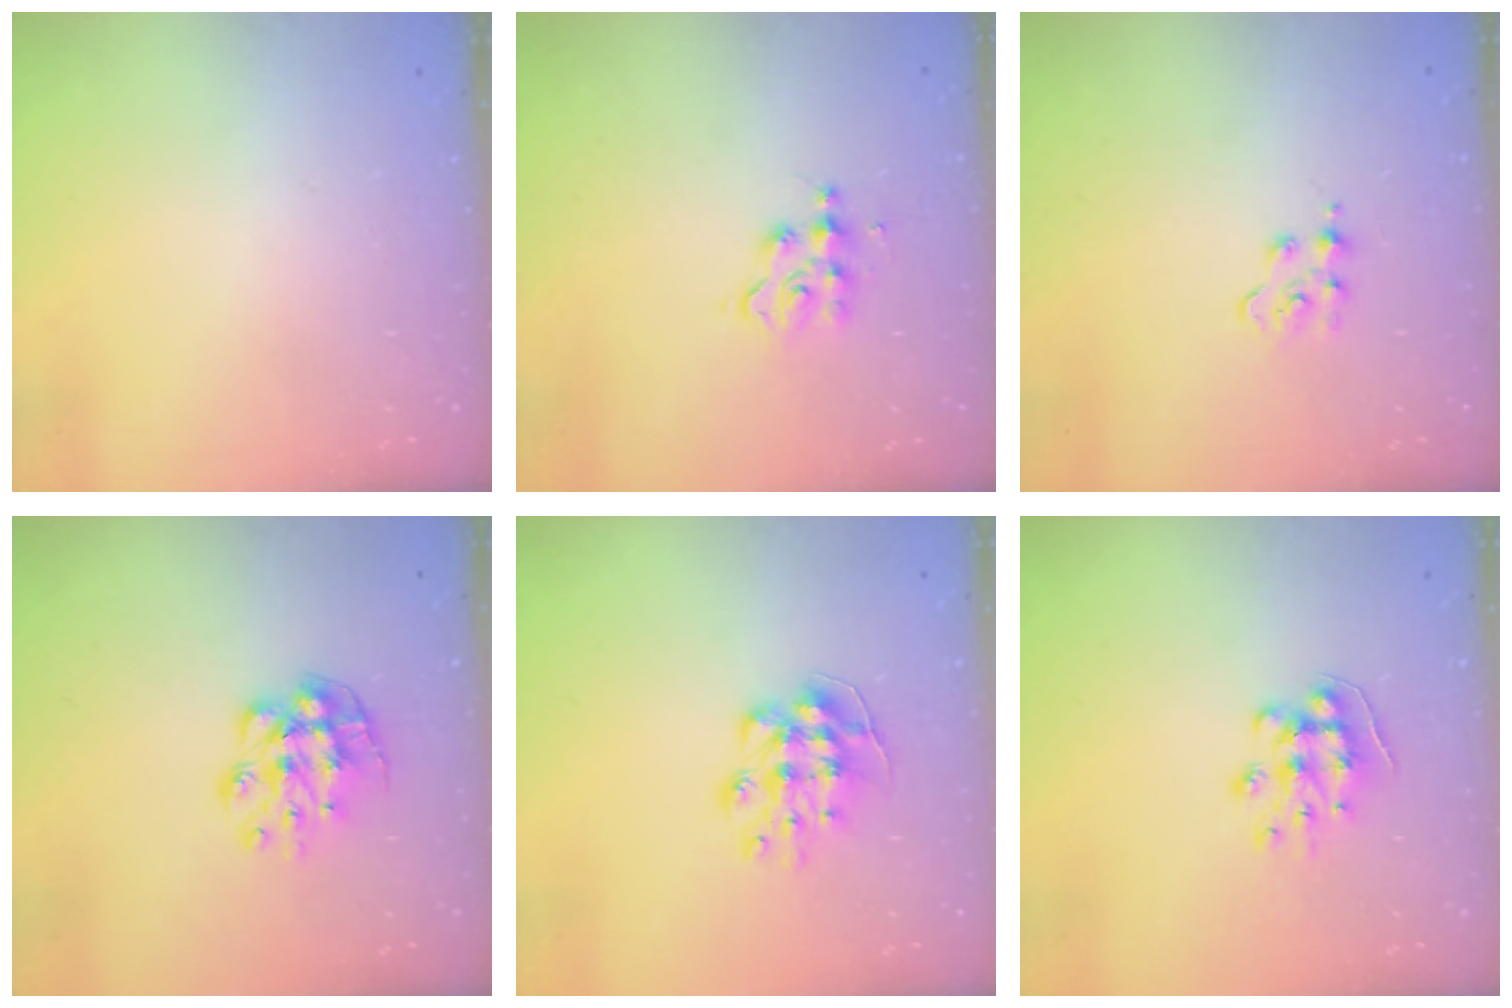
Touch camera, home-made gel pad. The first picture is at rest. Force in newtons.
{"total": 3.5, "press": 3.5, "slide": 0.1}
{"total": 2.1, "press": 2.1, "slide": 0.5}
{"total": 9.7, "press": 9.7, "slide": 0.4}
{"total": 9.1, "press": 9.1, "slide": 0.3}
{"total": 8.9, "press": 8.9, "slide": 0.8}